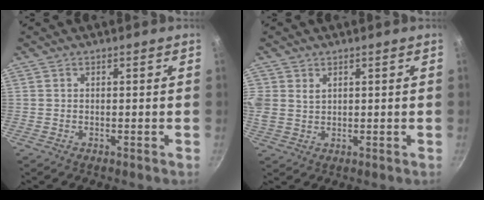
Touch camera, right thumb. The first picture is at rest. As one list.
[{"total": 6.5, "force": [2.4, 5.1, 3.3], "torque": [-0.073, 0.010, 0.055]}]